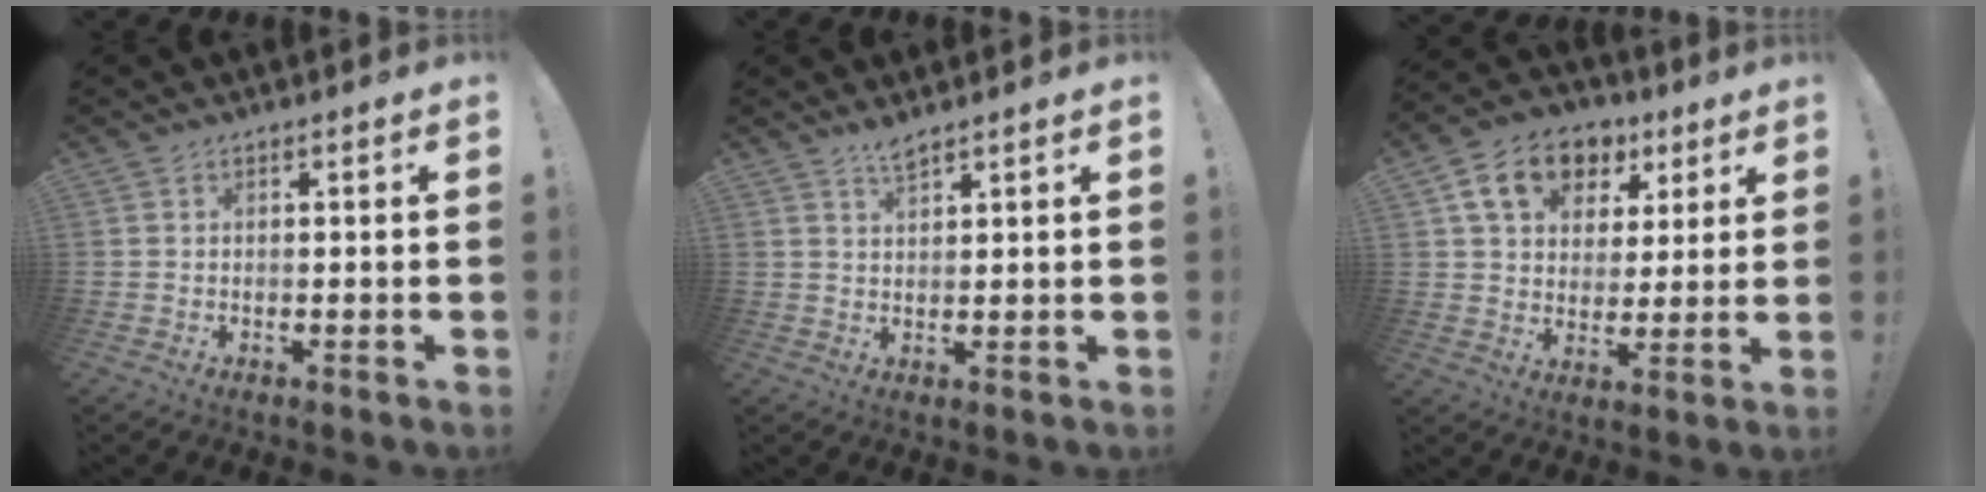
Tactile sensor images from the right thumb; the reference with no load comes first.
{"total": 3.3, "force": [2.8, 0.4, 1.7], "torque": [-0.021, -0.018, 0.048]}
{"total": 14.6, "force": [7.0, 10.5, 7.3], "torque": [-0.111, -0.024, 0.133]}